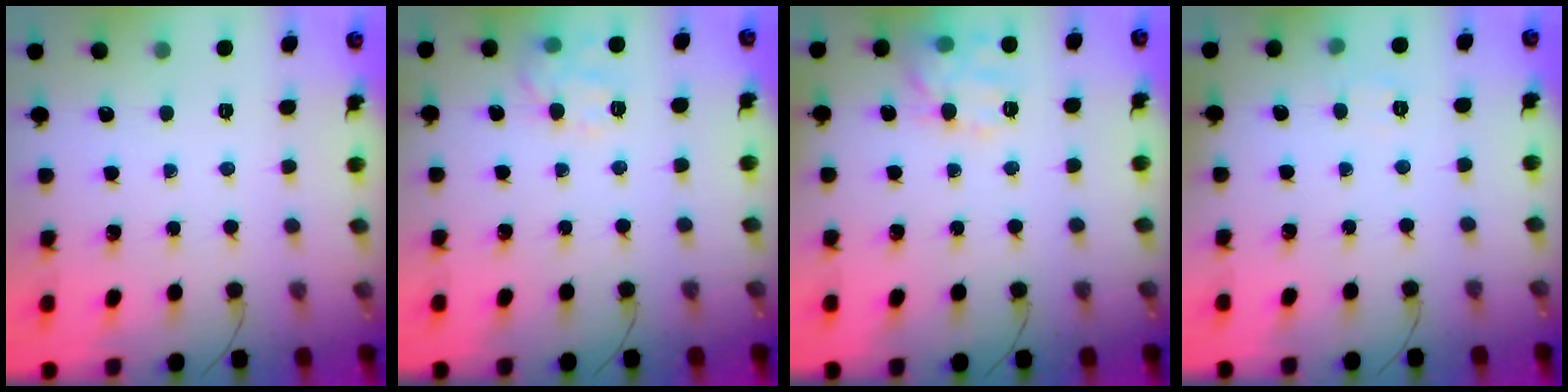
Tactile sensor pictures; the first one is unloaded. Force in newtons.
{"total": 10.4, "press": 10.4, "slide": 0.7}
{"total": 9.4, "press": 9.4, "slide": 0.4}
{"total": 2.9, "press": 2.5, "slide": 1.4}